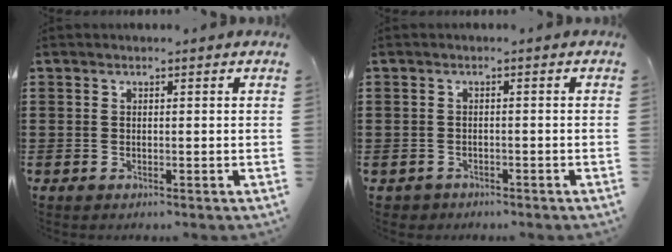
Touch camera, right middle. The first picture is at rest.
{"total": 1.4, "force": [-1.2, 0.7, -0.2], "torque": [-0.002, 0.003, -0.029]}